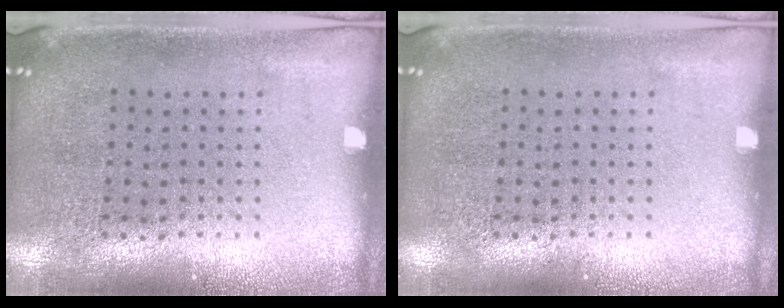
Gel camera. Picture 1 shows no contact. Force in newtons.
{"total": 0.0}